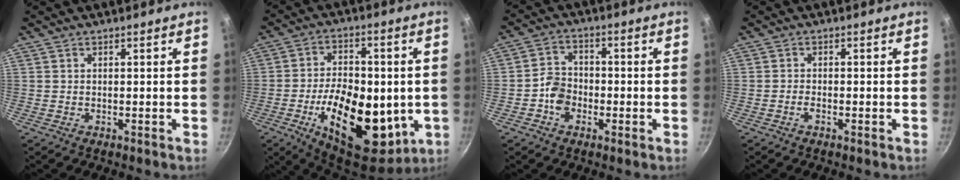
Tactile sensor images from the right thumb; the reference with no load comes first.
{"total": 23.4, "force": [-4.3, 13.2, 18.8], "torque": [-0.269, 0.004, -0.052]}
{"total": 5.6, "force": [-2.0, 4.4, 2.8], "torque": [-0.031, 0.022, -0.043]}
{"total": 1.2, "force": [-0.8, 0.4, 0.9], "torque": [-0.024, 0.006, -0.019]}